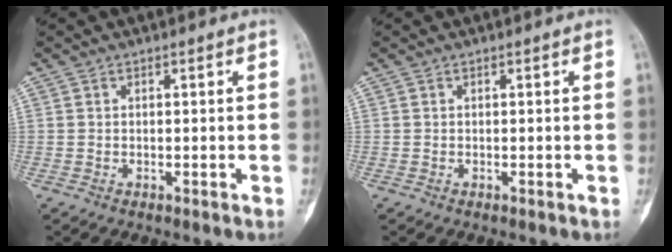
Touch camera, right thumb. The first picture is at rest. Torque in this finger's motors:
{"motor_torque": [0.00, 0.00, 0.01, 0.01, 0.00]}